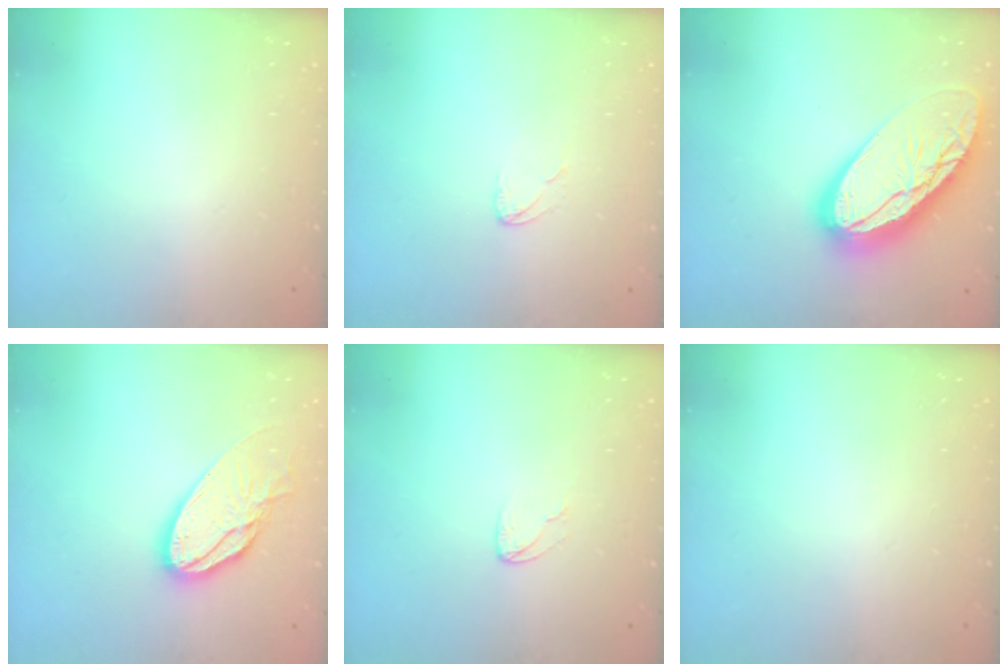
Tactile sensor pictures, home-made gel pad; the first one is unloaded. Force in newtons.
{"total": 3.1, "press": 3.1, "slide": 0.2}
{"total": 23.5, "press": 23.5, "slide": 1.7}
{"total": 15.1, "press": 15.1, "slide": 1.3}
{"total": 3.5, "press": 3.5, "slide": 0.3}
{"total": 0.0}